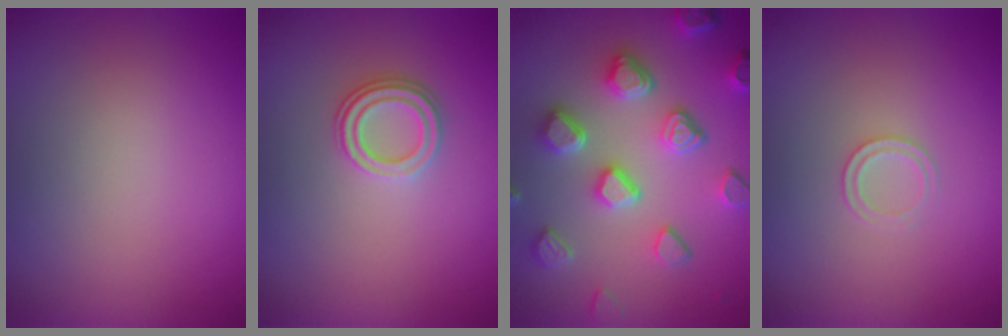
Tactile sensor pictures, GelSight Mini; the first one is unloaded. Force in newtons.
{"total": 2.4, "press": 2.0, "slide": 1.3}
{"total": 6.4, "press": 5.4, "slide": 3.4}
{"total": 1.2, "press": 1.2, "slide": 0.2}